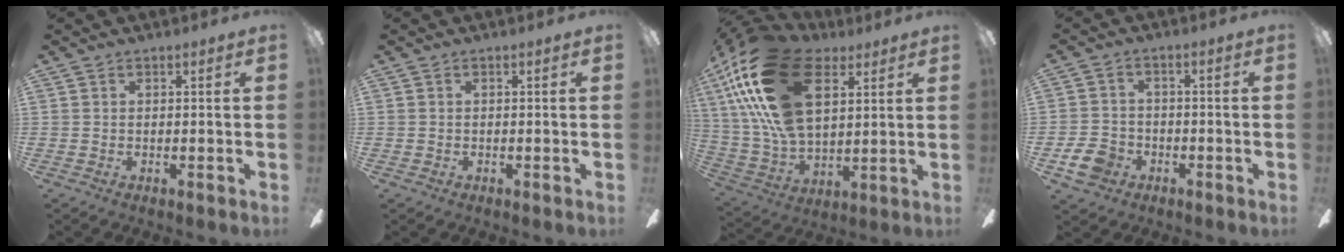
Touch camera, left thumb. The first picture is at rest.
{"total": 0.5, "force": [-0.2, 0.4, 0.2], "torque": [-0.004, 0.003, -0.006]}
{"total": 27.6, "force": [11.3, 15.6, 19.8], "torque": [-0.417, -0.029, 0.198]}
{"total": 6.6, "force": [-3.1, 5.1, 2.9], "torque": [-0.078, 0.018, -0.060]}